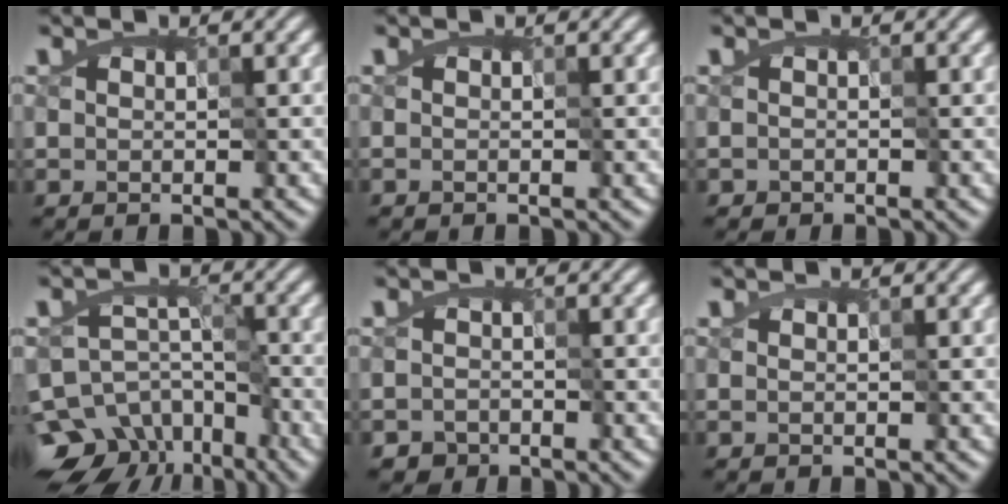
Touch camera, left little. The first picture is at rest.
{"total": 0.0}
{"total": 0.7, "force": [-0.5, 0.5, 0.1], "torque": [0.005, 0.003, -0.011]}
{"total": 14.4, "force": [-10.3, 9.0, 4.3], "torque": [-0.057, -0.025, -0.145]}
{"total": 2.0, "force": [-1.6, 1.2, 0.1], "torque": [0.018, -0.001, -0.022]}
{"total": 0.0}